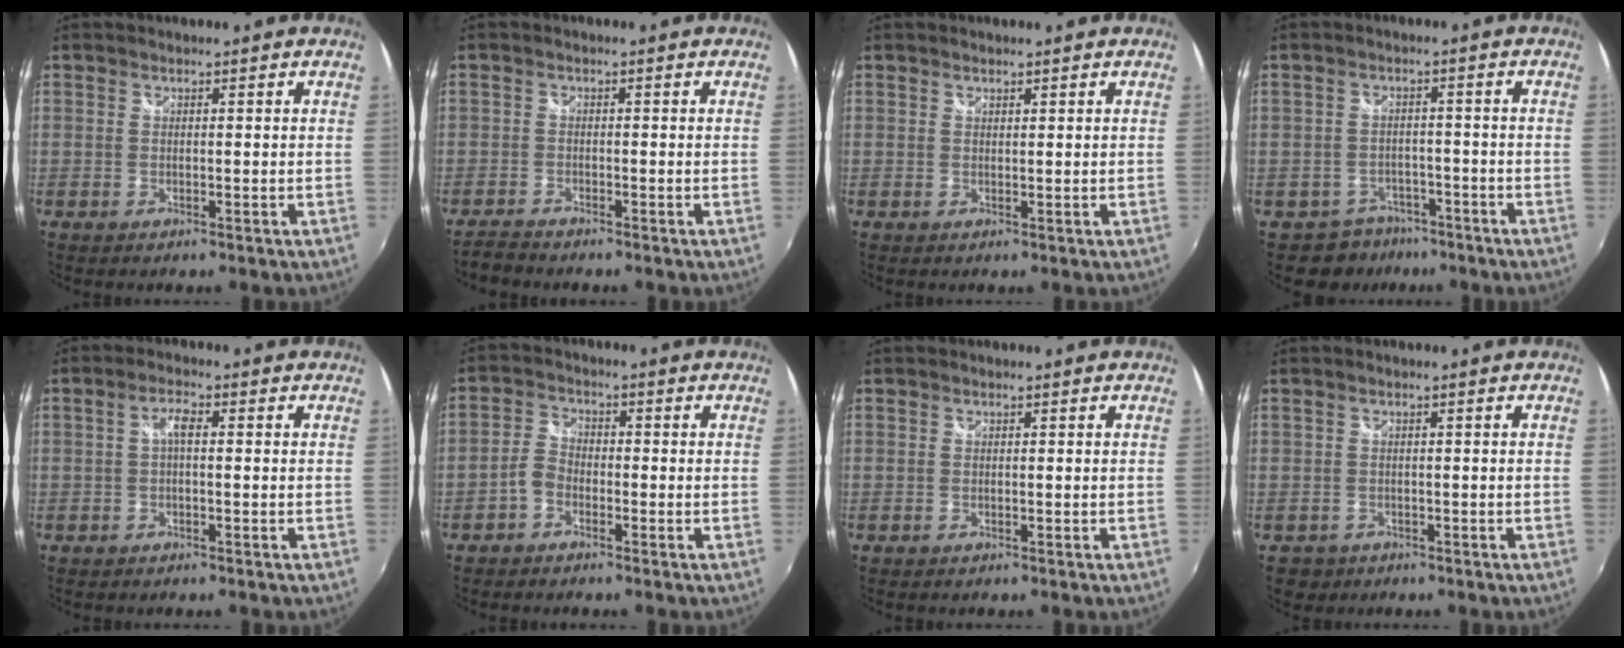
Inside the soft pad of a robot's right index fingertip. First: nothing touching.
{"total": 2.5, "force": [-2.4, 0.5, 0.4], "torque": [-0.019, -0.010, -0.051]}
{"total": 0.5, "force": [0.5, 0.1, 0.1], "torque": [0.000, 0.001, 0.010]}
{"total": 6.0, "force": [-4.3, 4.2, 0.2], "torque": [-0.016, 0.019, -0.063]}
{"total": 2.5, "force": [0.0, 0.8, 2.4], "torque": [-0.047, 0.009, -0.001]}
{"total": 3.3, "force": [-1.9, 2.2, 1.6], "torque": [-0.033, 0.012, -0.037]}
{"total": 0.0}
{"total": 2.7, "force": [-1.1, 2.5, 0.4], "torque": [-0.016, -0.002, -0.012]}